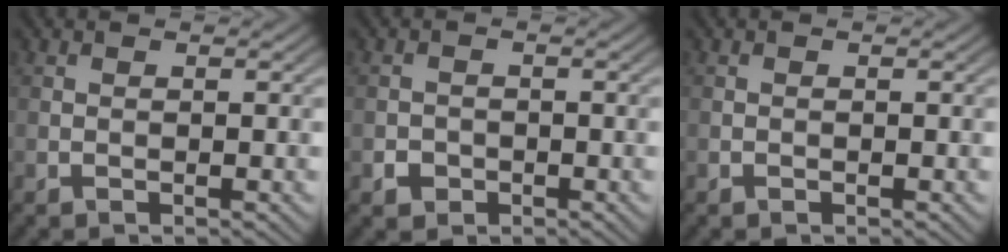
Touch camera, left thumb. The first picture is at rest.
{"total": 1.8, "force": [-0.9, 1.5, 0.5], "torque": [-0.006, -0.004, -0.019]}
{"total": 0.0}